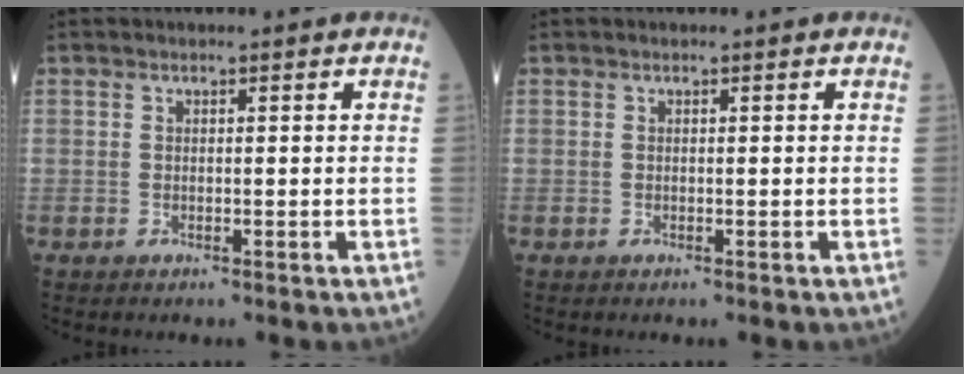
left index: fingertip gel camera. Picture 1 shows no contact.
{"total": 0.0}